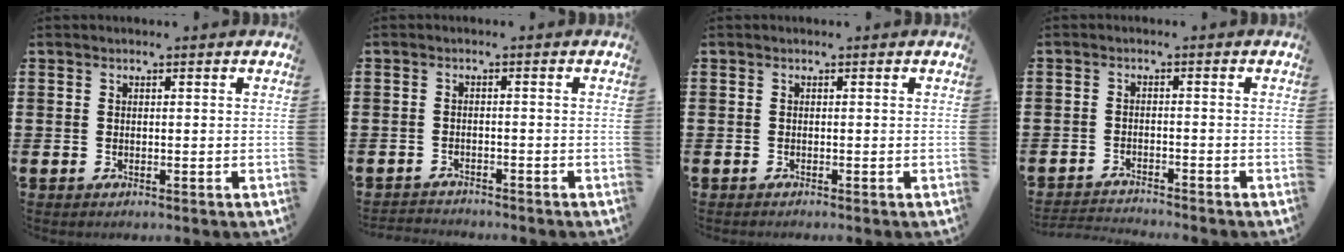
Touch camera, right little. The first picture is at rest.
{"total": 1.5, "force": [-1.5, 0.1, -0.2], "torque": [-0.001, 0.003, -0.033]}
{"total": 0.0}
{"total": 2.0, "force": [-2.0, -0.2, 0.0], "torque": [-0.004, 0.002, -0.042]}